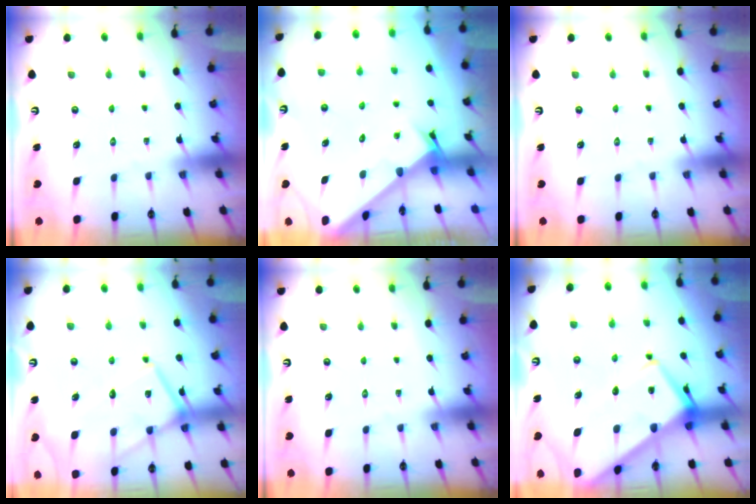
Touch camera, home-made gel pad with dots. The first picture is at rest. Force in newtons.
{"total": 2.4, "press": 2.4, "slide": 0.1}
{"total": 0.0}
{"total": 13.7, "press": 13.7, "slide": 1.2}
{"total": 0.0}
{"total": 13.1, "press": 13.0, "slide": 0.6}